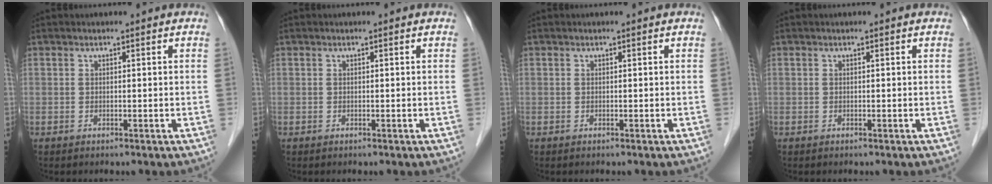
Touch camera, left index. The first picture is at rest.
{"total": 0.0}
{"total": 0.0}
{"total": 0.0}